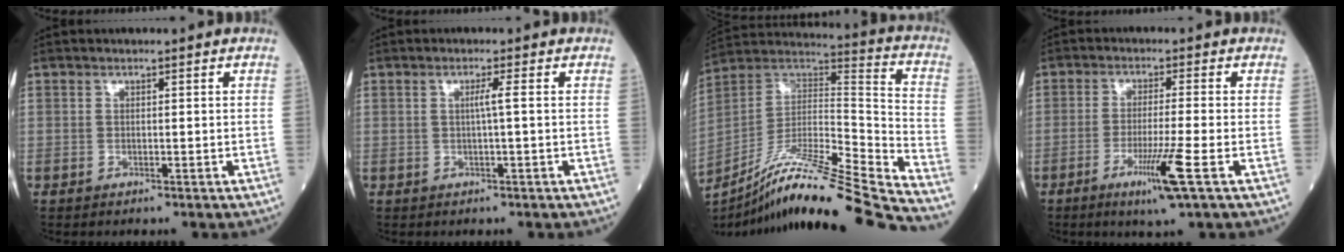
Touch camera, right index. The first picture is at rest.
{"total": 1.5, "force": [0.0, -0.5, 1.5], "torque": [-0.026, 0.002, 0.000]}
{"total": 25.9, "force": [-22.4, -1.6, 13.0], "torque": [-0.201, -0.022, -0.371]}
{"total": 7.0, "force": [-3.1, -1.0, 6.2], "torque": [-0.113, -0.021, -0.057]}